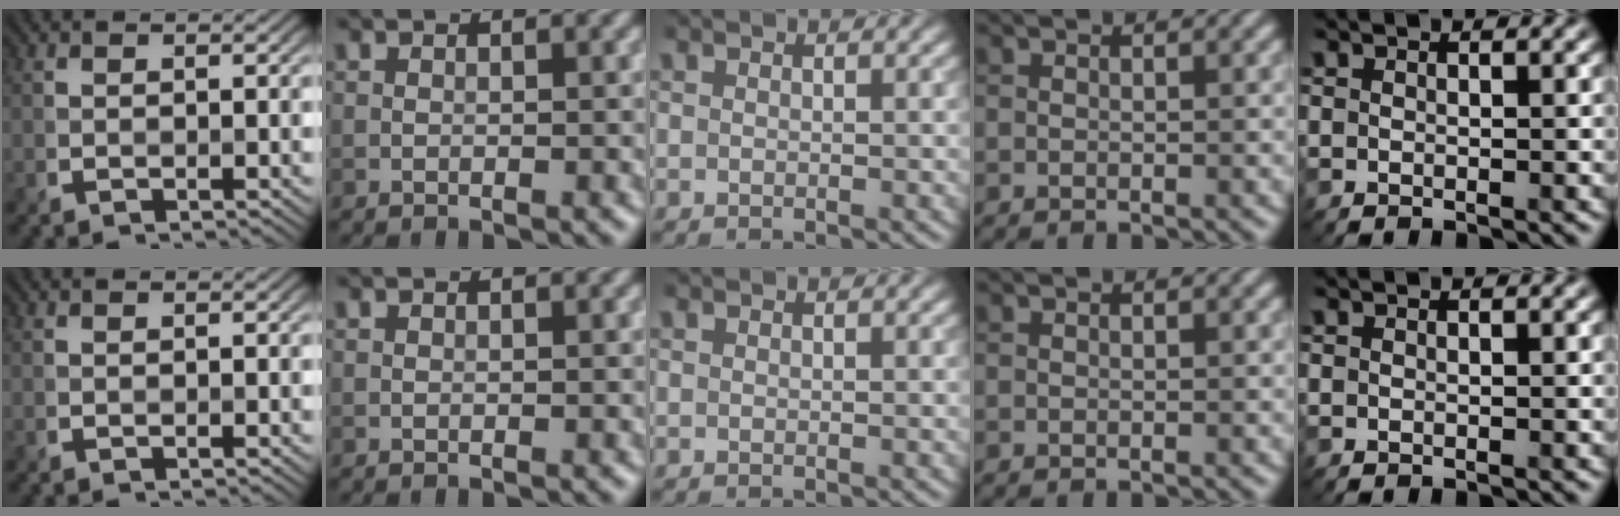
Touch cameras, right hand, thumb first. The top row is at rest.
{}